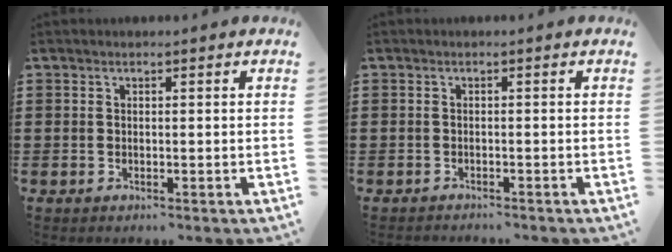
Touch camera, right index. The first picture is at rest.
{"total": 0.8, "force": [-0.8, 0.0, -0.1], "torque": [0.000, 0.001, -0.018]}